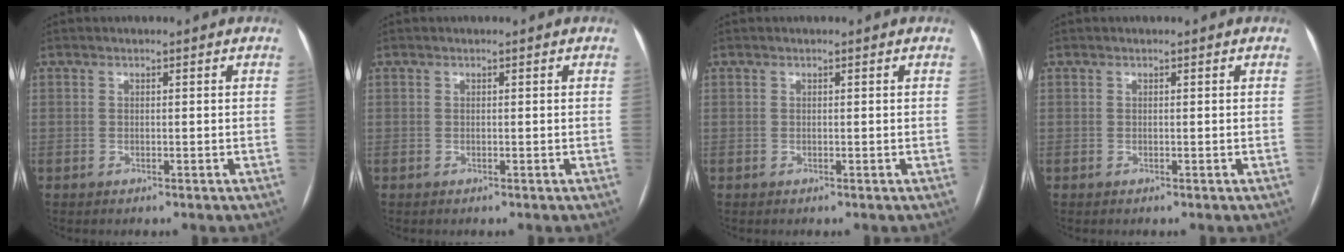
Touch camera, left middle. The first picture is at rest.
{"total": 0.0}
{"total": 0.0}
{"total": 0.0}